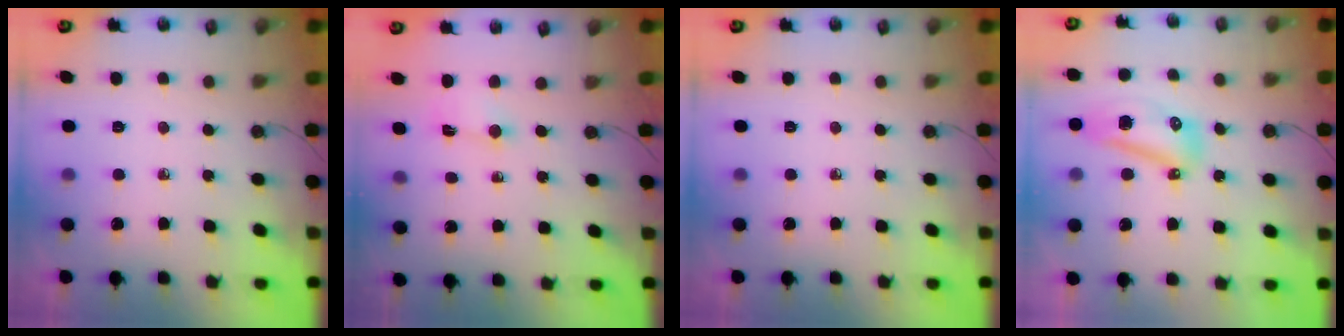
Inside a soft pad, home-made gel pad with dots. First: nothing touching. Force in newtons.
{"total": 1.0, "press": 0.9, "slide": 0.5}
{"total": 0.0}
{"total": 10.1, "press": 10.1, "slide": 1.2}